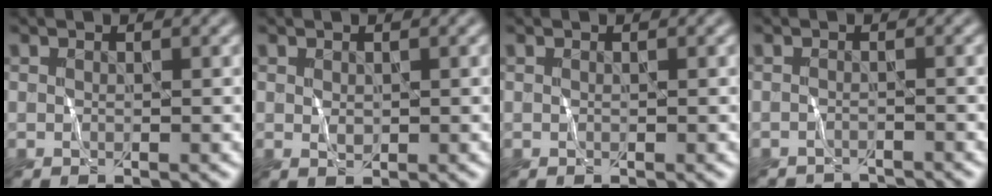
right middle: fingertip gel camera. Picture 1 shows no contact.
{"total": 0.6, "force": [0.1, 0.4, 0.4], "torque": [-0.012, -0.002, 0.007]}
{"total": 0.0}
{"total": 2.6, "force": [-2.6, 0.0, 0.1], "torque": [0.002, -0.010, -0.040]}